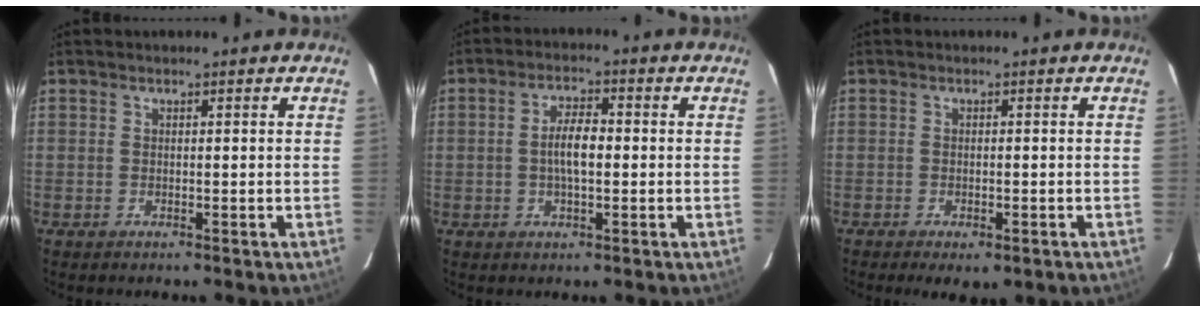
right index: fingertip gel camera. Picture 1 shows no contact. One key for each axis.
{"total": 5.2, "fx": -0.3, "fy": 2.0, "fz": 4.8, "tx": -0.089, "ty": 0.007, "tz": -0.004}
{"total": 4.1, "fx": -2.4, "fy": 1.7, "fz": 2.9, "tx": -0.056, "ty": -0.017, "tz": -0.033}